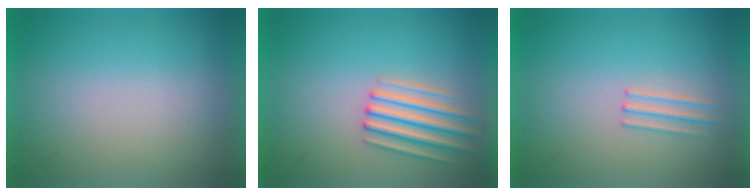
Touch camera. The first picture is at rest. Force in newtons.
{"total": 3.0}
{"total": 1.2}